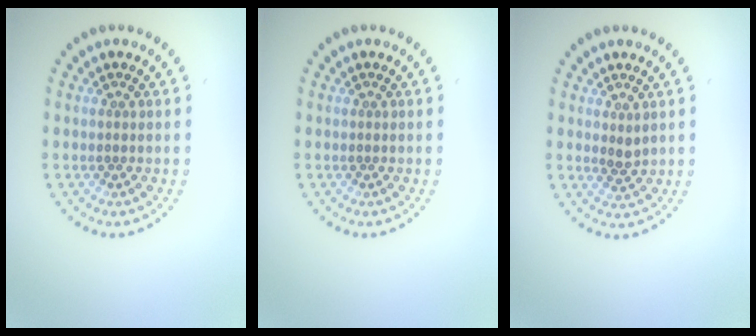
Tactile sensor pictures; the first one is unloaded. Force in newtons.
{"total": 0.0}
{"total": 1.2, "press": 1.0, "slide": 0.6}